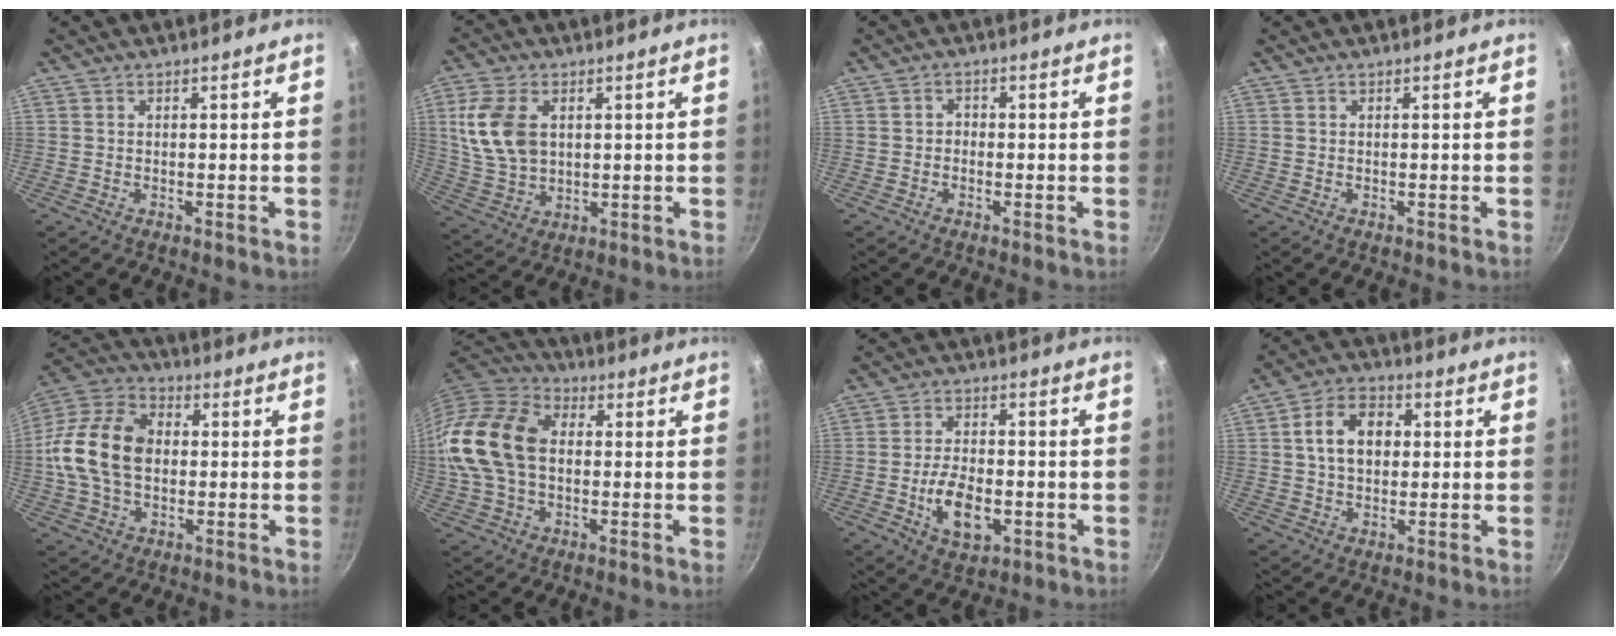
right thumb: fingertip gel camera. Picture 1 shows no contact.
{"total": 11.5, "force": [2.5, 7.8, 8.2], "torque": [-0.149, -0.008, 0.056]}
{"total": 1.3, "force": [-0.6, 1.1, 0.6], "torque": [-0.004, 0.007, -0.012]}
{"total": 0.0}
{"total": 17.0, "force": [0.1, 11.9, 12.1], "torque": [-0.212, 0.028, -0.012]}
{"total": 18.4, "force": [0.9, 12.7, 13.3], "torque": [-0.253, 0.031, 0.005]}
{"total": 9.7, "force": [-2.7, 5.4, 7.7], "torque": [-0.123, 0.013, -0.043]}
{"total": 9.7, "force": [1.4, 7.0, 6.6], "torque": [-0.087, 0.016, 0.014]}